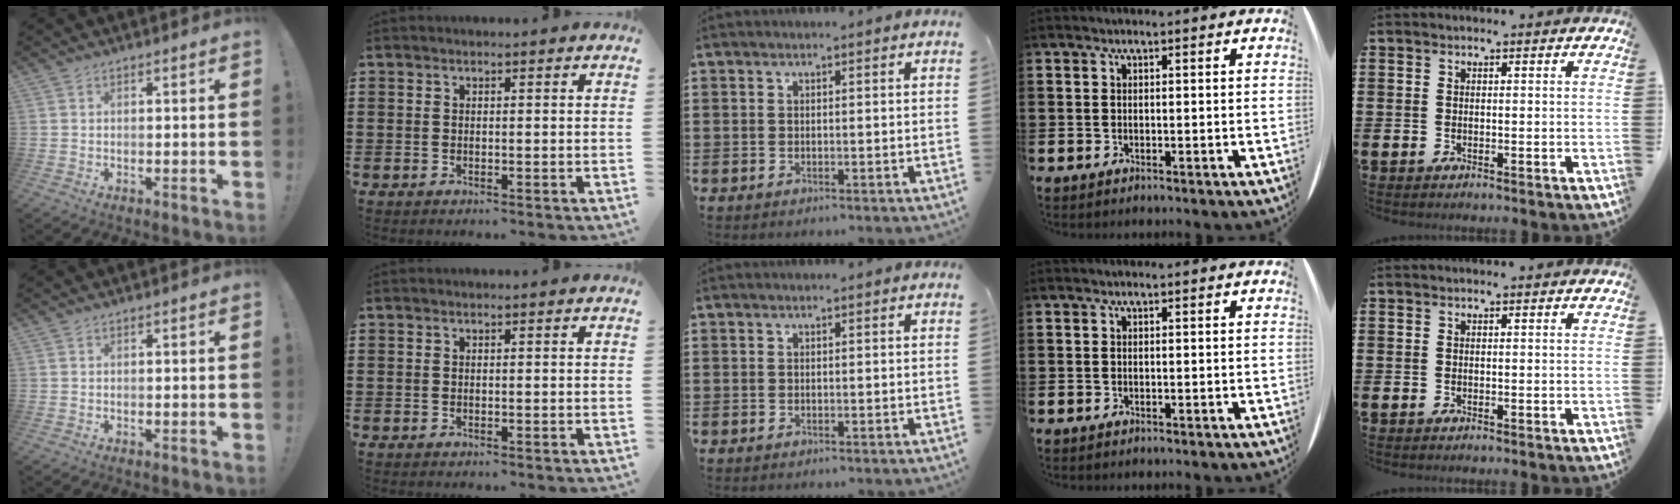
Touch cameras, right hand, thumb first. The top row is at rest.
{}